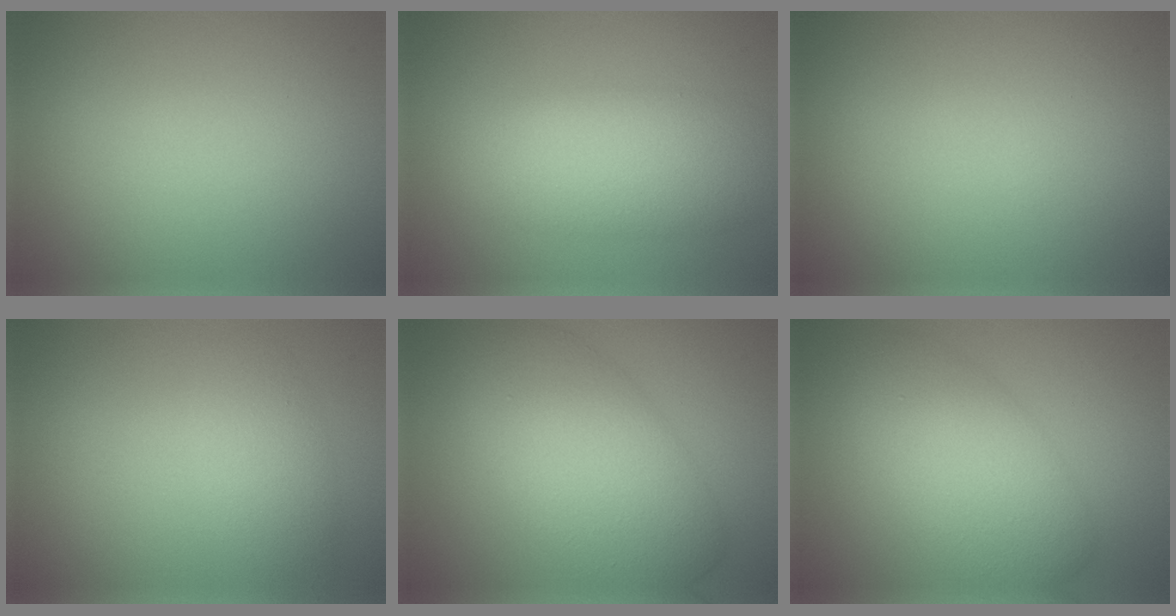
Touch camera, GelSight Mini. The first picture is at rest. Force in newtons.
{"total": 5.6, "press": 5.6, "slide": 0.2}
{"total": 0.0}
{"total": 2.7, "press": 2.7, "slide": 0.1}
{"total": 8.4, "press": 8.3, "slide": 0.4}
{"total": 6.3, "press": 6.3, "slide": 0.3}